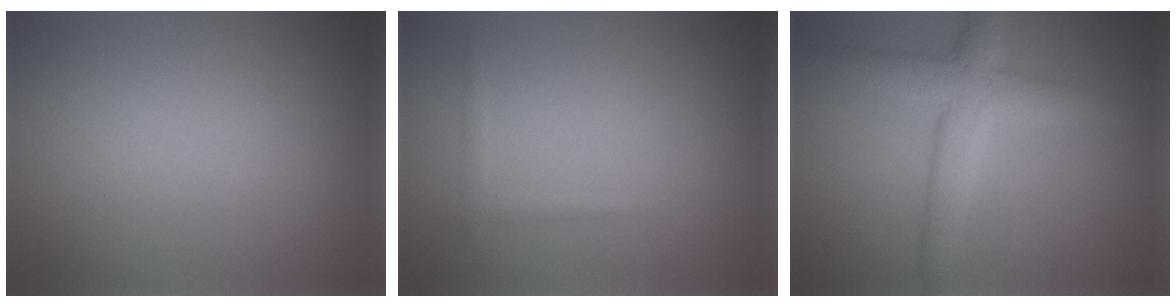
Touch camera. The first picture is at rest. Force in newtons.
{"total": 0.9, "press": 0.9, "slide": 0.1}
{"total": 4.8, "press": 4.8, "slide": 0.1}